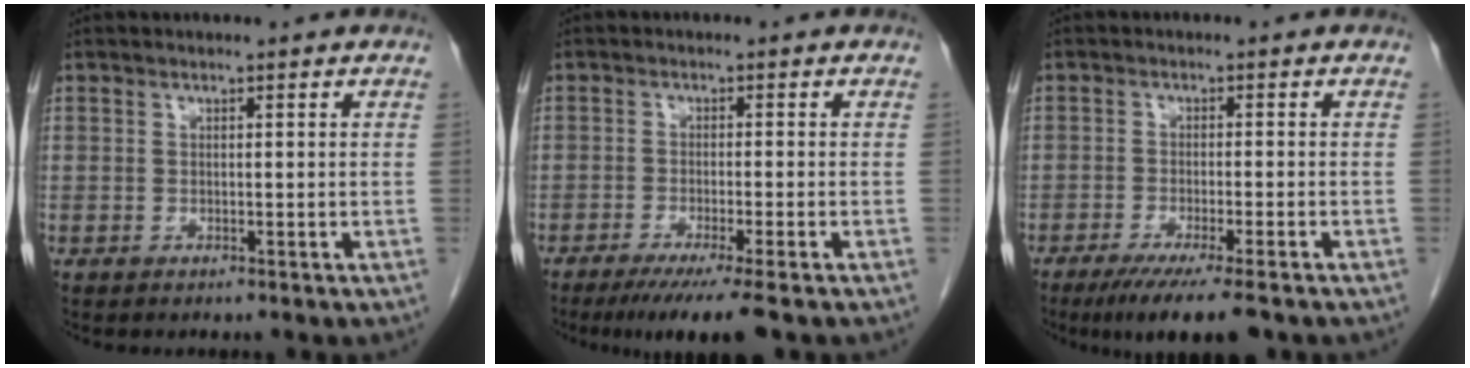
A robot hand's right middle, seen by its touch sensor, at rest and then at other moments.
{"total": 7.3, "force": [-5.3, -0.5, 4.9], "torque": [-0.067, -0.017, -0.083]}
{"total": 8.9, "force": [-6.6, 0.6, 5.9], "torque": [-0.082, -0.019, -0.100]}